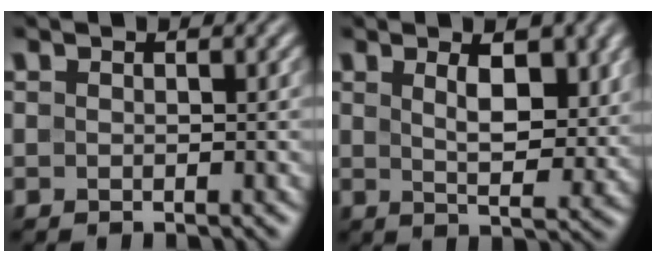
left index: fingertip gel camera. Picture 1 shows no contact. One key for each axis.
{"total": 5.6, "fx": 2.1, "fy": 2.1, "fz": 4.7, "tx": -0.072, "ty": -0.007, "tz": 0.038}